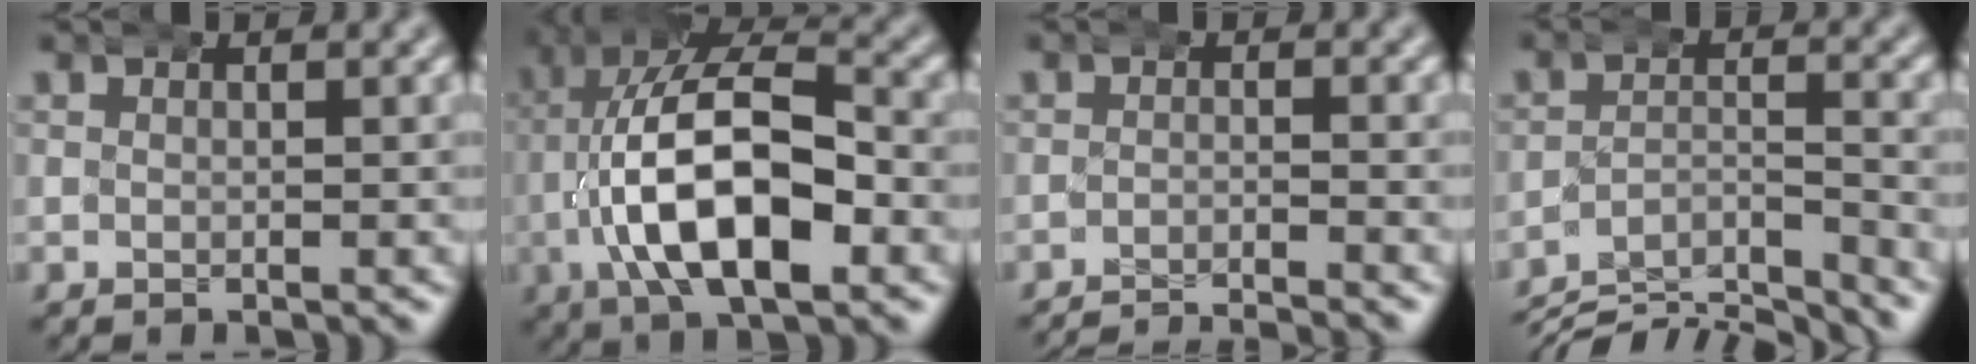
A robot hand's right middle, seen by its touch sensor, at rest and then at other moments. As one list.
[{"total": 12.5, "force": [-1.6, 7.2, 10.1], "torque": [-0.184, -0.014, -0.023]}, {"total": 8.4, "force": [-8.1, 1.5, 1.4], "torque": [-0.006, -0.014, -0.128]}, {"total": 7.2, "force": [-6.0, 2.7, 2.9], "torque": [-0.039, -0.014, -0.104]}]